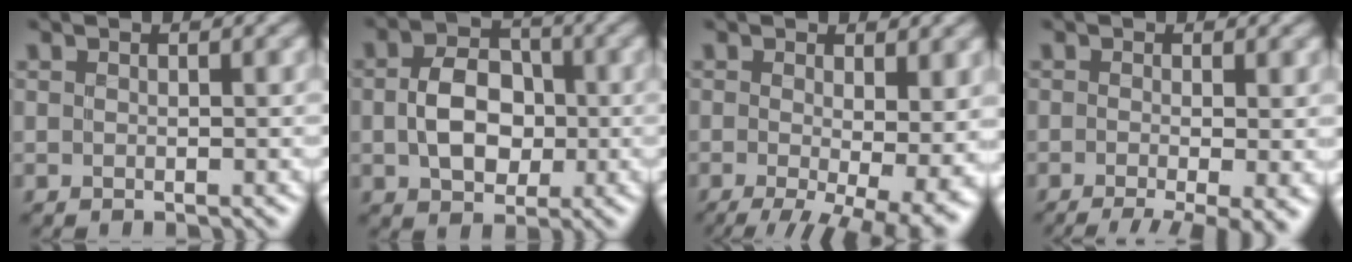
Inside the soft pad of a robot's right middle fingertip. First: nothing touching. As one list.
[{"total": 5.2, "force": [-0.5, 3.8, 3.4], "torque": [-0.064, -0.004, -0.011]}, {"total": 9.9, "force": [-1.6, 3.8, 9.0], "torque": [-0.113, -0.022, -0.007]}, {"total": 5.4, "force": [-1.8, 1.3, 4.9], "torque": [-0.064, -0.017, -0.024]}]